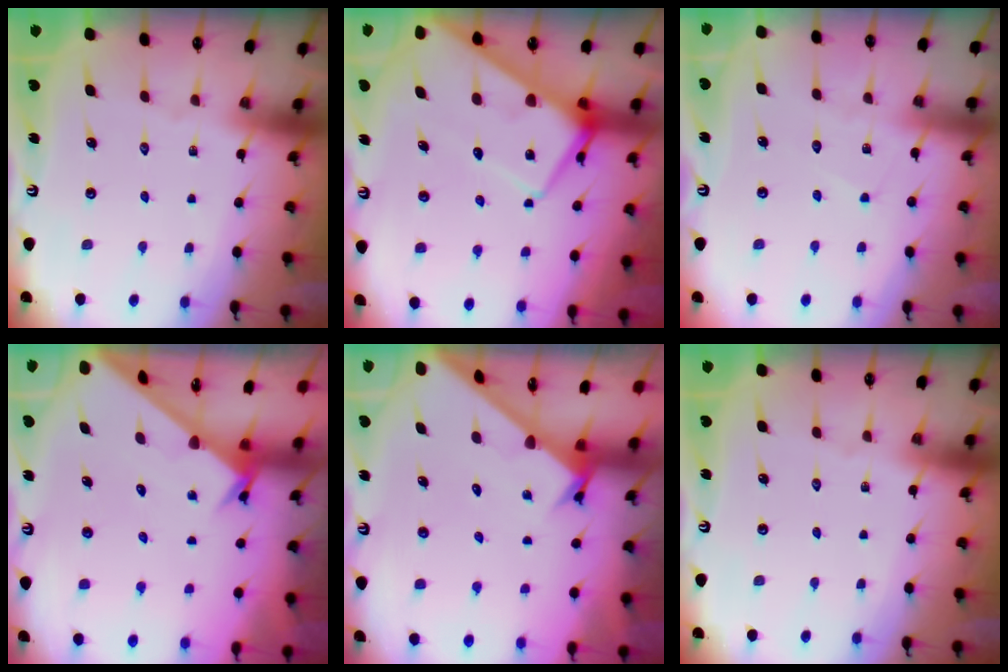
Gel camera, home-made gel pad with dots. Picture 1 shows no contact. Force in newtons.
{"total": 11.8, "press": 11.7, "slide": 1.1}
{"total": 5.1, "press": 5.1, "slide": 0.5}
{"total": 2.4, "press": 2.4, "slide": 0.2}
{"total": 2.6, "press": 2.6, "slide": 0.2}
{"total": 0.0}